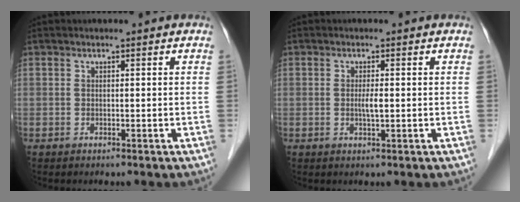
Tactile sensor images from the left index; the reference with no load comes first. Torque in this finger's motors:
{"motor_torque": [0.37, 0.28, 0.04, 0.01]}